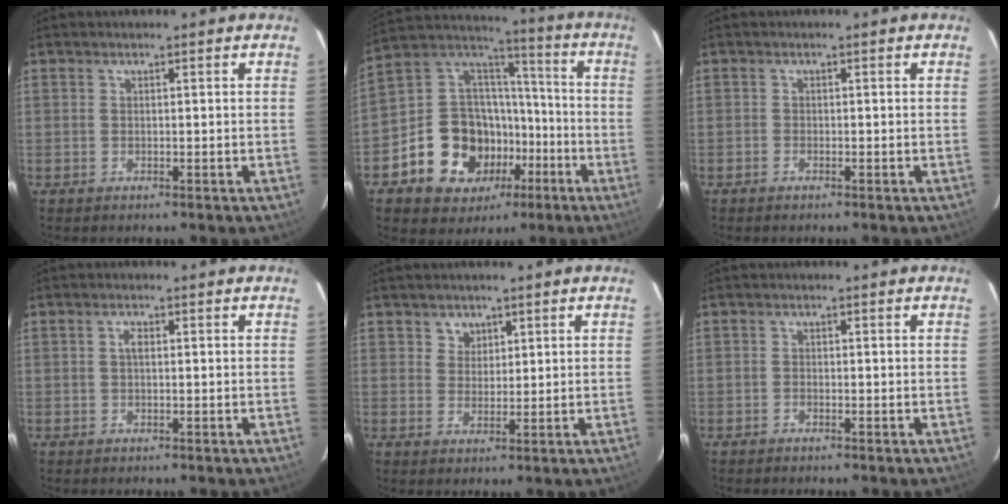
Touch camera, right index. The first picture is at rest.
{"total": 18.0, "force": [-7.2, 14.9, 7.1], "torque": [-0.172, 0.052, -0.097]}
{"total": 0.7, "force": [-0.6, 0.3, 0.1], "torque": [-0.005, 0.000, -0.013]}
{"total": 1.2, "force": [0.1, 0.5, 1.0], "torque": [-0.020, 0.005, -0.001]}
{"total": 2.9, "force": [1.6, 2.4, 0.1], "torque": [0.011, 0.011, 0.029]}
{"total": 0.6, "force": [-0.5, 0.2, 0.1], "torque": [-0.005, 0.002, -0.012]}